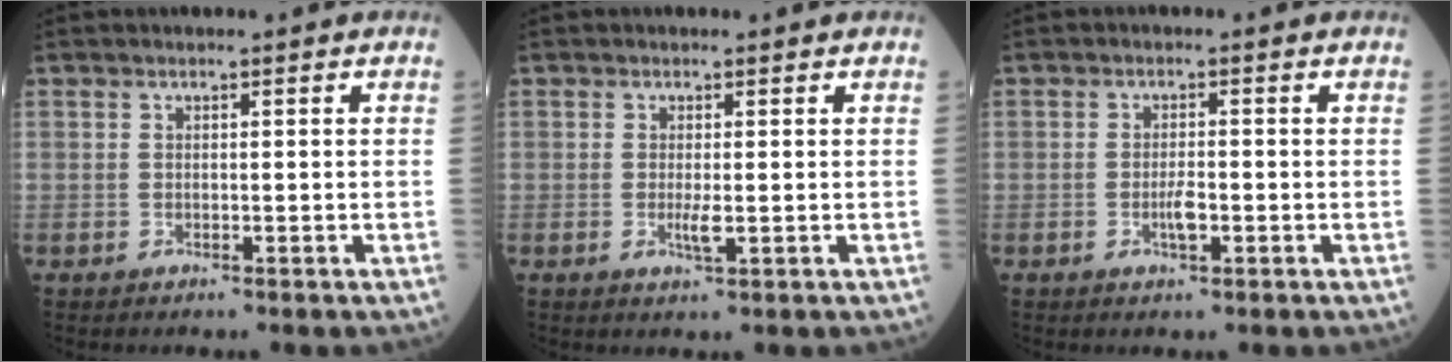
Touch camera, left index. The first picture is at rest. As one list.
[{"total": 1.9, "force": [0.1, 0.3, 1.9], "torque": [-0.038, -0.002, 0.003]}, {"total": 2.1, "force": [-0.7, 0.5, 2.0], "torque": [-0.037, 0.000, -0.010]}]